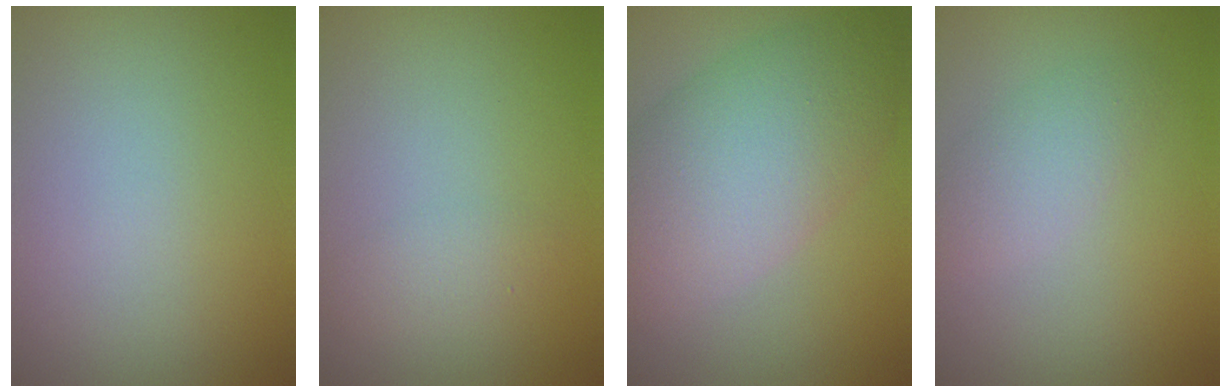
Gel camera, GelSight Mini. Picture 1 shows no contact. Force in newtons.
{"total": 1.3, "press": 1.3, "slide": 0.0}
{"total": 9.0, "press": 9.0, "slide": 0.3}
{"total": 2.4, "press": 2.4, "slide": 0.0}